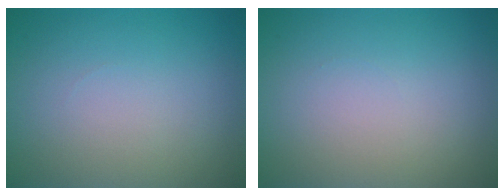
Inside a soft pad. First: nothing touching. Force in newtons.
{"total": 0.0}